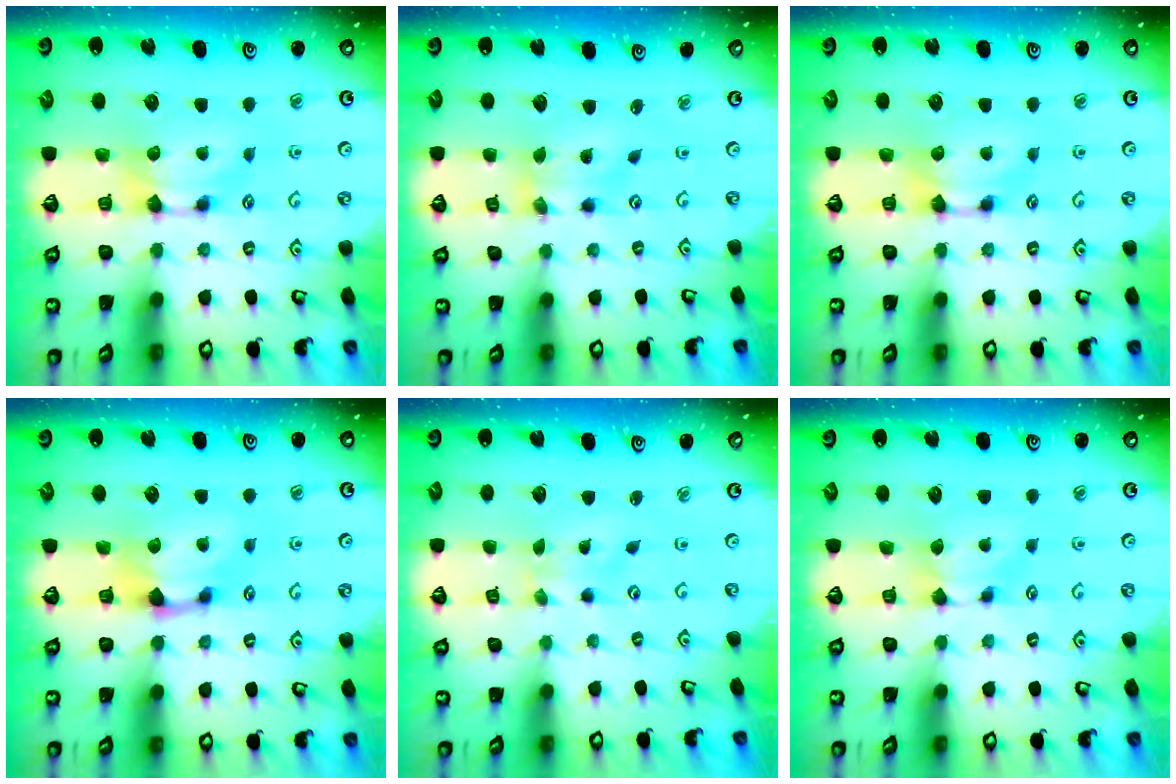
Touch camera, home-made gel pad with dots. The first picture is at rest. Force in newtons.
{"total": 1.8, "press": 1.3, "slide": 1.3}
{"total": 0.0}
{"total": 1.1, "press": 0.4, "slide": 1.0}
{"total": 4.6, "press": 4.6, "slide": 0.8}
{"total": 1.1, "press": 0.7, "slide": 0.8}